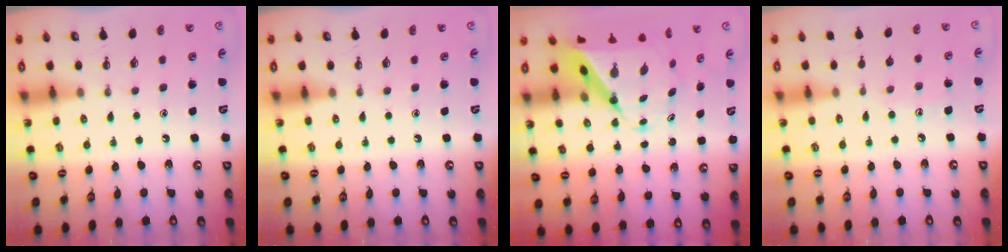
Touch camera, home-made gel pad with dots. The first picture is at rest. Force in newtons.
{"total": 0.0}
{"total": 9.7, "press": 9.6, "slide": 0.9}
{"total": 5.5, "press": 5.5, "slide": 0.5}